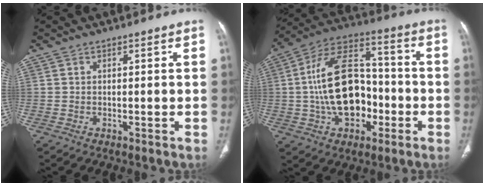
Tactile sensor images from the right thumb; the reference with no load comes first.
{"total": 19.4, "force": [-2.6, 12.1, 14.9], "torque": [-0.240, 0.041, -0.042]}